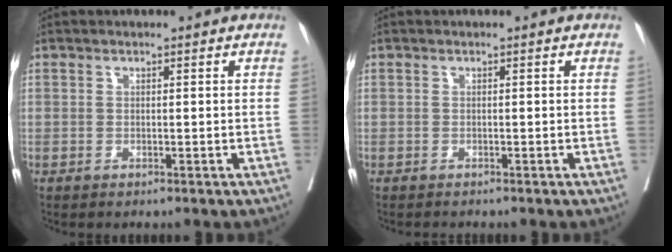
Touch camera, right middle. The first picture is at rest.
{"total": 0.7, "force": [-0.7, 0.1, 0.1], "torque": [-0.006, -0.003, -0.011]}